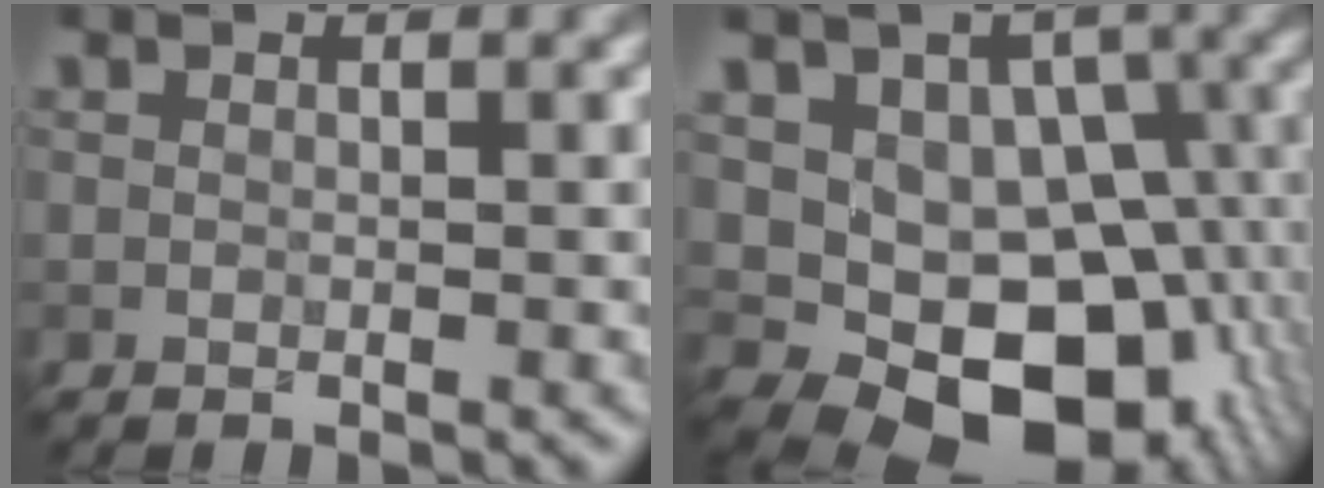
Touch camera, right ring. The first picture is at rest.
{"total": 12.5, "force": [-2.1, 9.0, 8.5], "torque": [-0.104, -0.015, -0.019]}